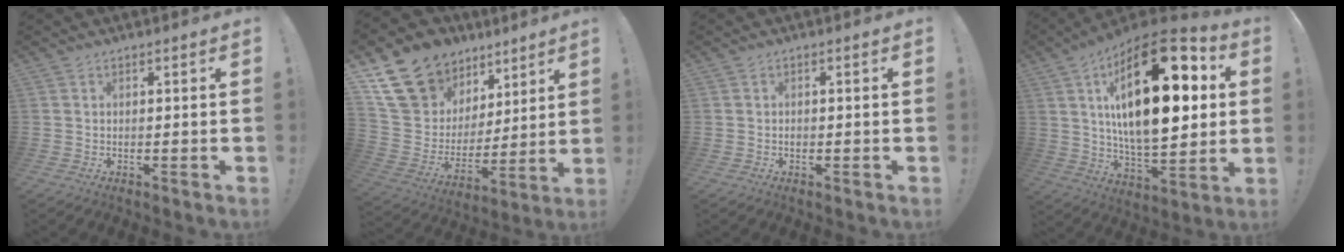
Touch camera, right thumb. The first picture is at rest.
{"total": 18.1, "force": [11.8, 12.3, 6.0], "torque": [-0.101, -0.079, 0.244]}
{"total": 0.6, "force": [-0.4, 0.4, 0.1], "torque": [-0.010, 0.005, -0.006]}
{"total": 30.9, "force": [8.1, 14.1, 26.3], "torque": [-0.449, -0.032, 0.133]}